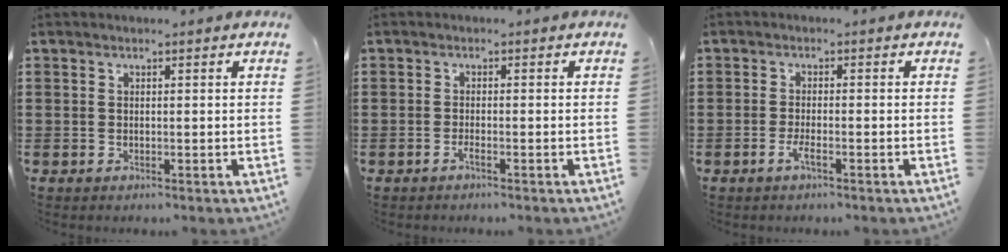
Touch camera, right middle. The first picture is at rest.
{"total": 1.0, "force": [-0.7, 0.0, 0.7], "torque": [-0.015, -0.004, -0.013]}
{"total": 2.1, "force": [-1.1, 0.3, 1.8], "torque": [-0.039, -0.004, -0.021]}